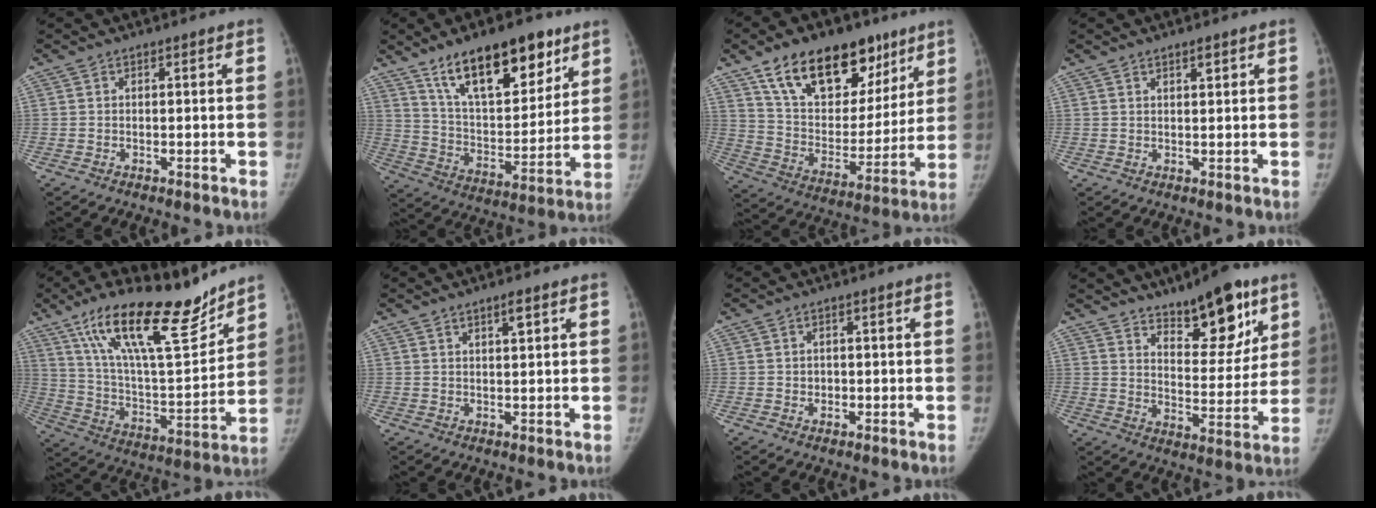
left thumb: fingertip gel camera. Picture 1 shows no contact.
{"total": 21.8, "force": [13.5, 9.4, 14.3], "torque": [-0.181, -0.055, 0.234]}
{"total": 24.3, "force": [14.7, 13.6, 13.7], "torque": [-0.175, -0.036, 0.252]}
{"total": 1.7, "force": [1.1, 0.5, 1.2], "torque": [-0.013, -0.007, 0.018]}
{"total": 24.3, "force": [17.1, 6.8, 15.8], "torque": [-0.230, -0.072, 0.298]}
{"total": 2.4, "force": [1.4, 0.5, 1.9], "torque": [-0.027, -0.008, 0.023]}
{"total": 1.5, "force": [-0.1, 1.4, 0.7], "torque": [-0.004, 0.003, 0.001]}
{"total": 15.7, "force": [10.4, 6.0, 10.1], "torque": [-0.098, -0.065, 0.165]}